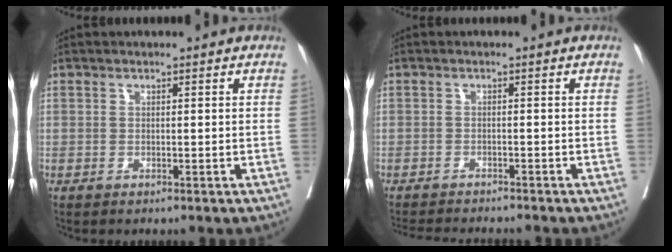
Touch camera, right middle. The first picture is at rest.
{"total": 7.8, "force": [-7.3, 0.6, 2.6], "torque": [-0.031, -0.010, -0.104]}